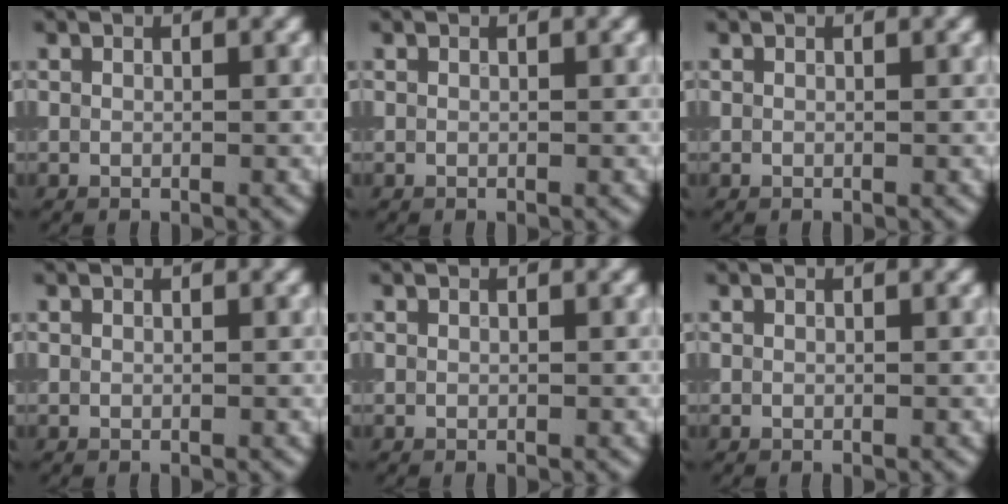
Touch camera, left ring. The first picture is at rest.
{"total": 0.0}
{"total": 0.0}
{"total": 0.0}
{"total": 0.0}
{"total": 0.0}